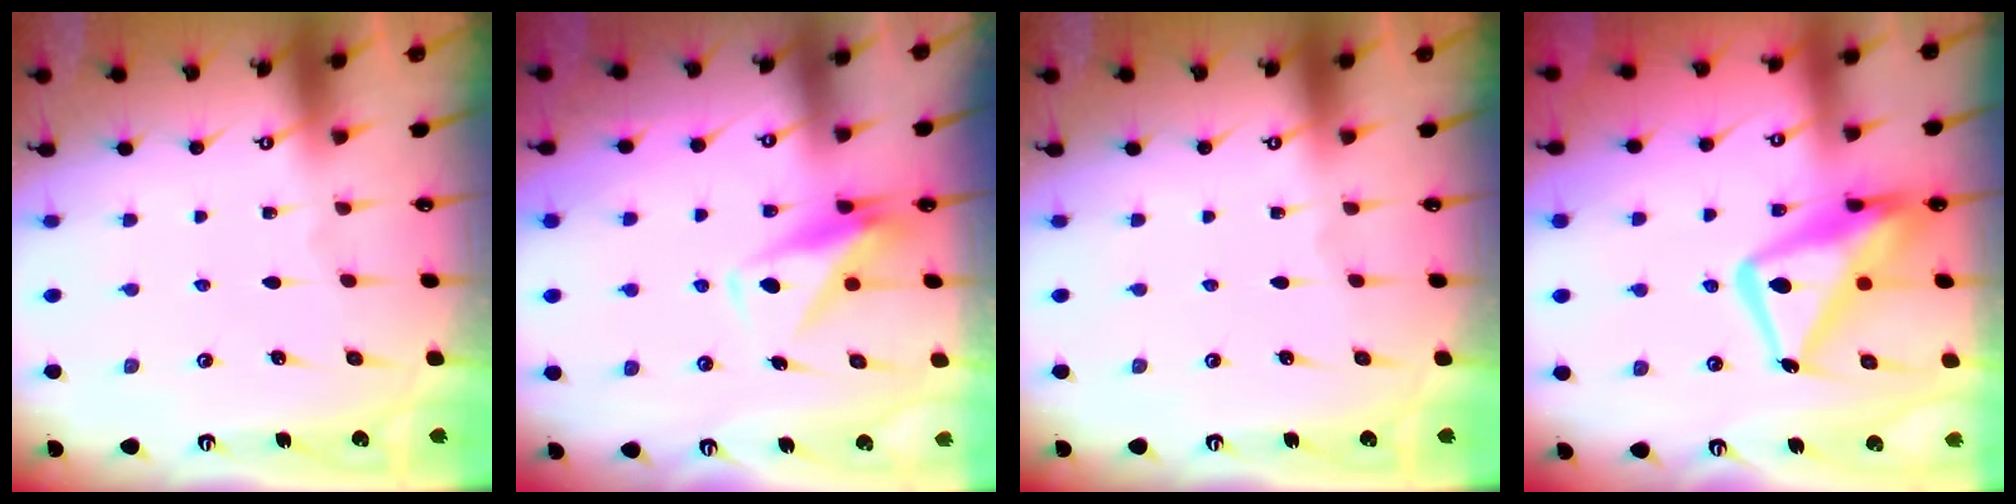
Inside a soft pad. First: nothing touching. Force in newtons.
{"total": 8.1, "press": 8.1, "slide": 0.4}
{"total": 0.0}
{"total": 16.7, "press": 16.7, "slide": 1.5}